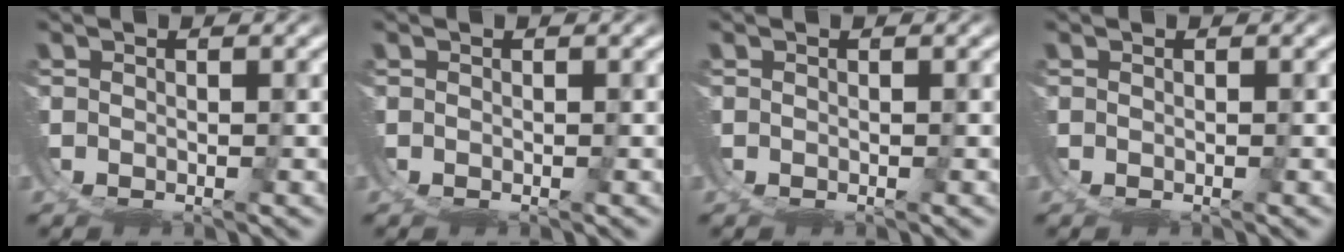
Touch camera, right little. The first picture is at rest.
{"total": 0.0}
{"total": 0.0}
{"total": 0.0}